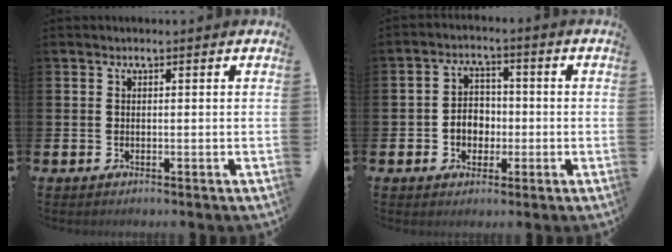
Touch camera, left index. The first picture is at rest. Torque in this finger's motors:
{"motor_torque": [0.48, 0.41, 0.12, 0.04]}